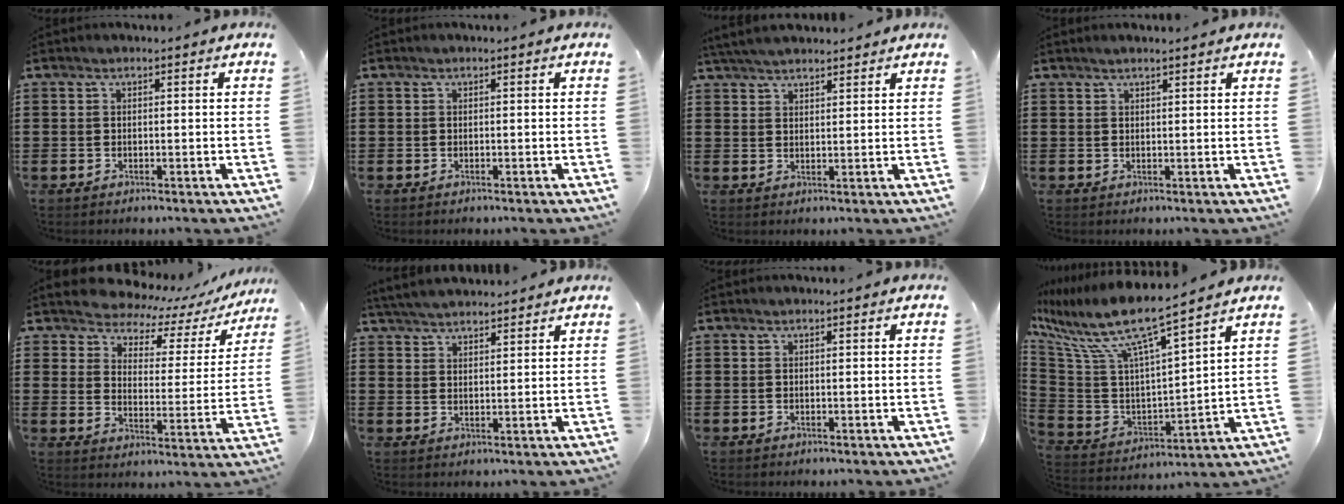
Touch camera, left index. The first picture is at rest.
{"total": 0.0}
{"total": 4.3, "force": [4.0, 0.5, 1.4], "torque": [-0.038, -0.003, 0.076]}
{"total": 1.3, "force": [1.1, -0.1, 0.6], "torque": [-0.012, 0.000, 0.020]}
{"total": 4.2, "force": [3.9, 1.4, 0.7], "torque": [-0.041, -0.033, 0.061]}
{"total": 4.0, "force": [3.9, 0.3, 0.7], "torque": [-0.025, -0.007, 0.073]}
{"total": 0.0}
{"total": 9.7, "force": [7.3, 0.9, 6.4], "torque": [-0.151, -0.058, 0.118]}